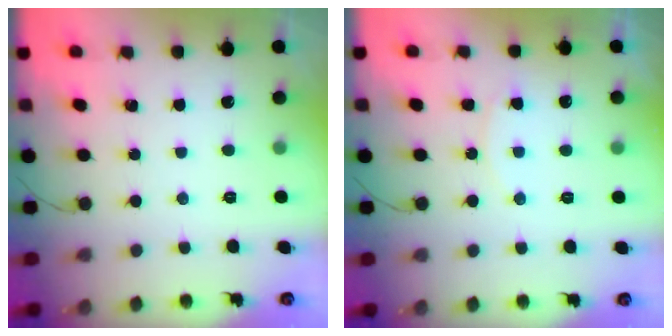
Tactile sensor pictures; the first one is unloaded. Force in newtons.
{"total": 5.8, "press": 5.8, "slide": 0.6}